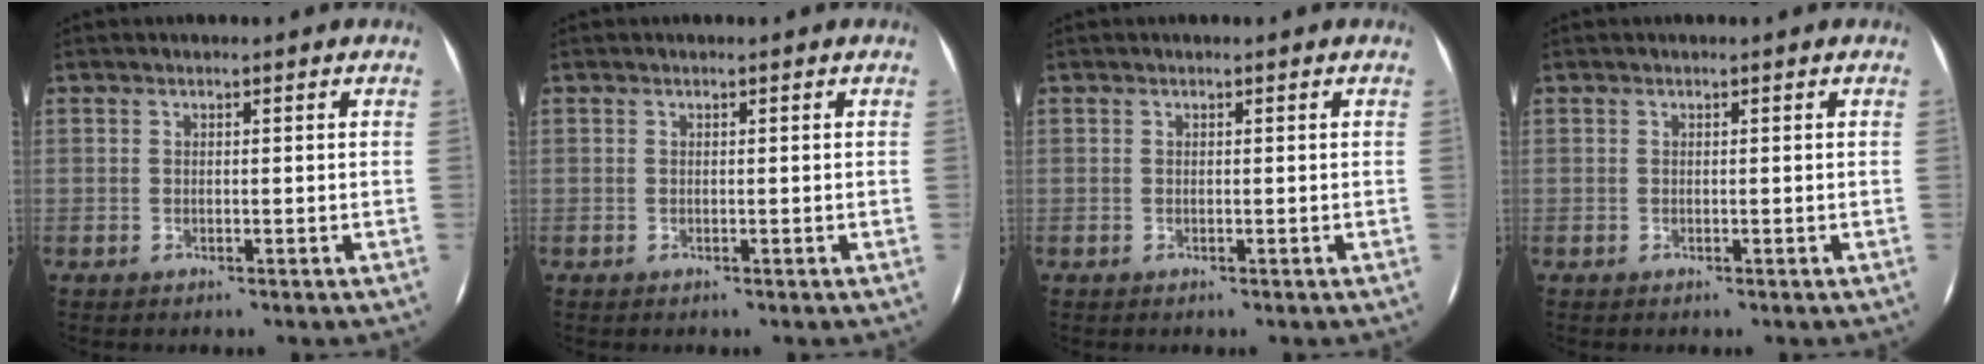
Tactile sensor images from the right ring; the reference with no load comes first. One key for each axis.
{"total": 0.0}
{"total": 0.0}
{"total": 0.0}